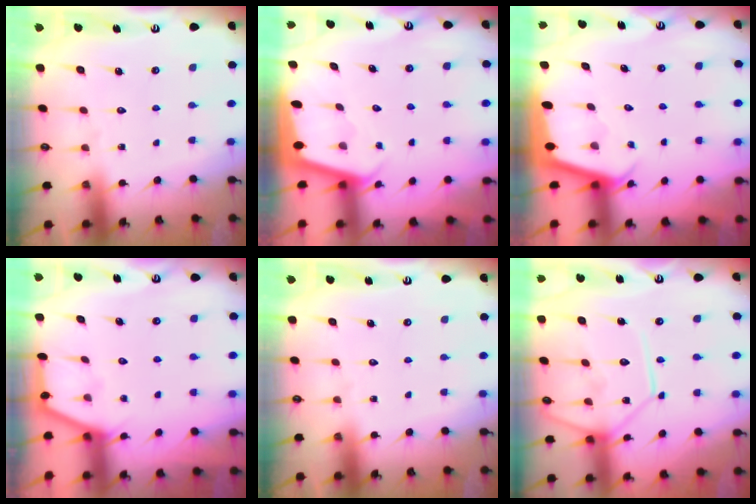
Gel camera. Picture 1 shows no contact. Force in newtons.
{"total": 1.8, "press": 1.8, "slide": 0.1}
{"total": 2.0, "press": 2.0, "slide": 0.1}
{"total": 1.9, "press": 1.9, "slide": 0.3}
{"total": 0.0}
{"total": 13.2, "press": 13.1, "slide": 1.6}